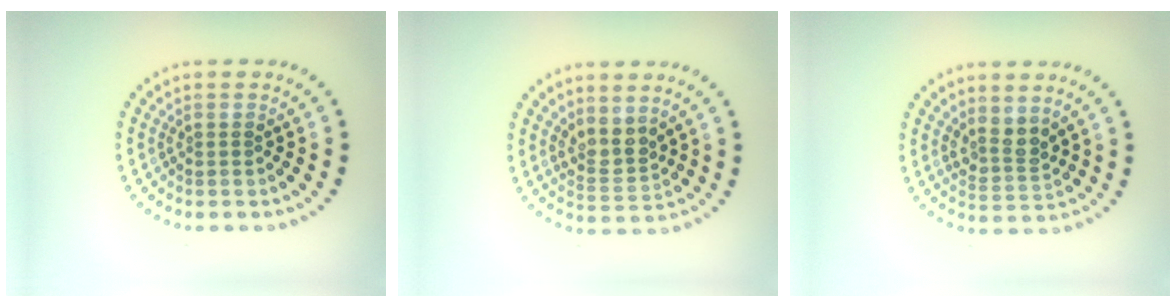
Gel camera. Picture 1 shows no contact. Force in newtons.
{"total": 2.6, "press": 2.0, "slide": 1.6}
{"total": 2.4, "press": 1.9, "slide": 1.5}